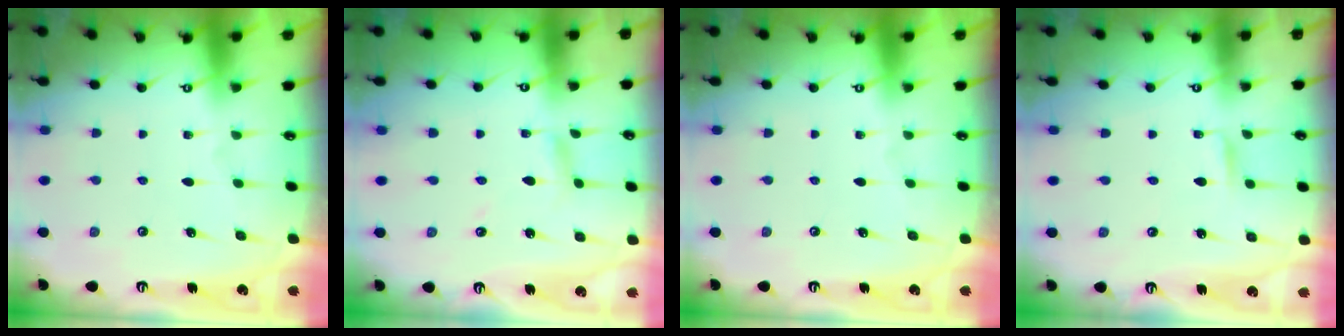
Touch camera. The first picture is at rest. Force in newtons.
{"total": 3.4, "press": 3.4, "slide": 0.3}
{"total": 0.0}
{"total": 1.3, "press": 1.3, "slide": 0.2}